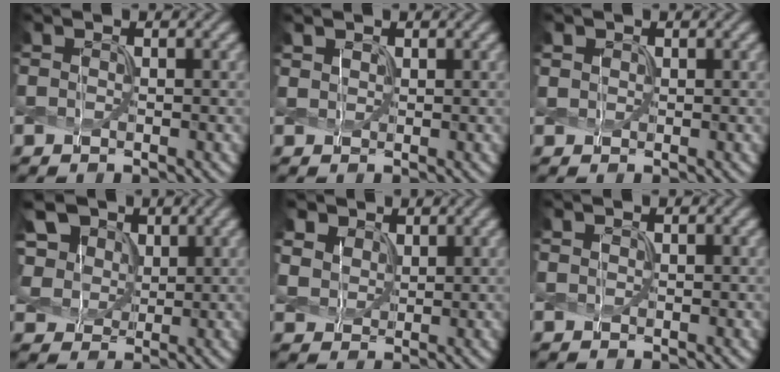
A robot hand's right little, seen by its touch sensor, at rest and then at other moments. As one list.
[{"total": 0.9, "force": [0.8, 0.6, 0.1], "torque": [-0.006, 0.001, 0.018]}, {"total": 1.0, "force": [0.6, 0.8, 0.1], "torque": [-0.004, 0.000, 0.013]}, {"total": 7.8, "force": [3.6, 5.6, 3.9], "torque": [-0.110, 0.019, 0.059]}, {"total": 5.4, "force": [3.6, 3.6, 1.9], "torque": [-0.087, -0.003, 0.075]}, {"total": 0.0}]